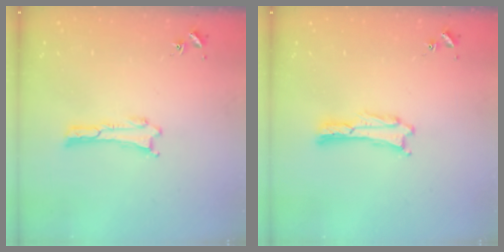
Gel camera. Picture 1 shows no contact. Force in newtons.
{"total": 0.7, "press": 0.7, "slide": 0.1}